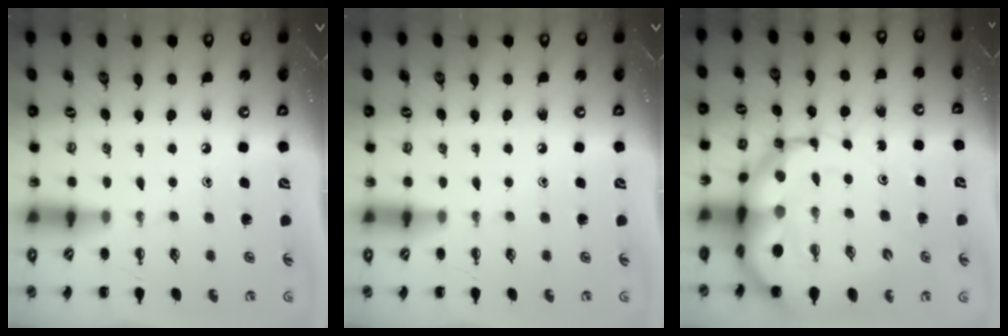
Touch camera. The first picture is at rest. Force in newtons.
{"total": 0.0}
{"total": 17.0, "press": 16.4, "slide": 4.4}